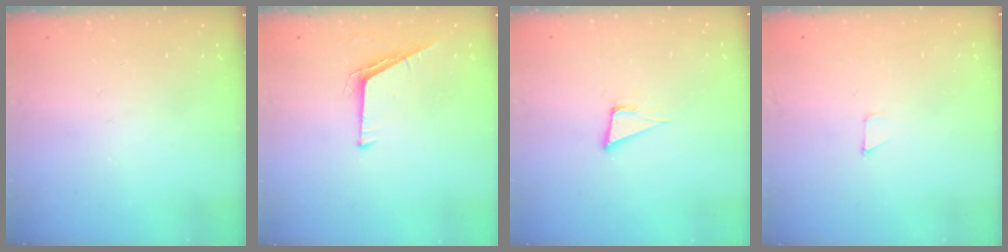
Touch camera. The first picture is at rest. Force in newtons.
{"total": 5.6, "press": 5.6, "slide": 0.5}
{"total": 5.7, "press": 4.6, "slide": 3.2}
{"total": 2.7, "press": 2.7, "slide": 0.2}